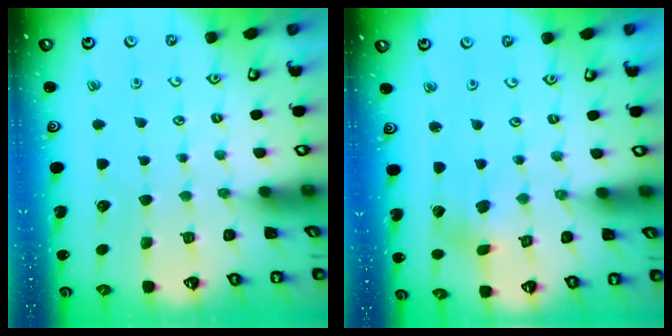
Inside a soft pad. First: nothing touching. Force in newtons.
{"total": 2.5, "press": 2.4, "slide": 0.5}